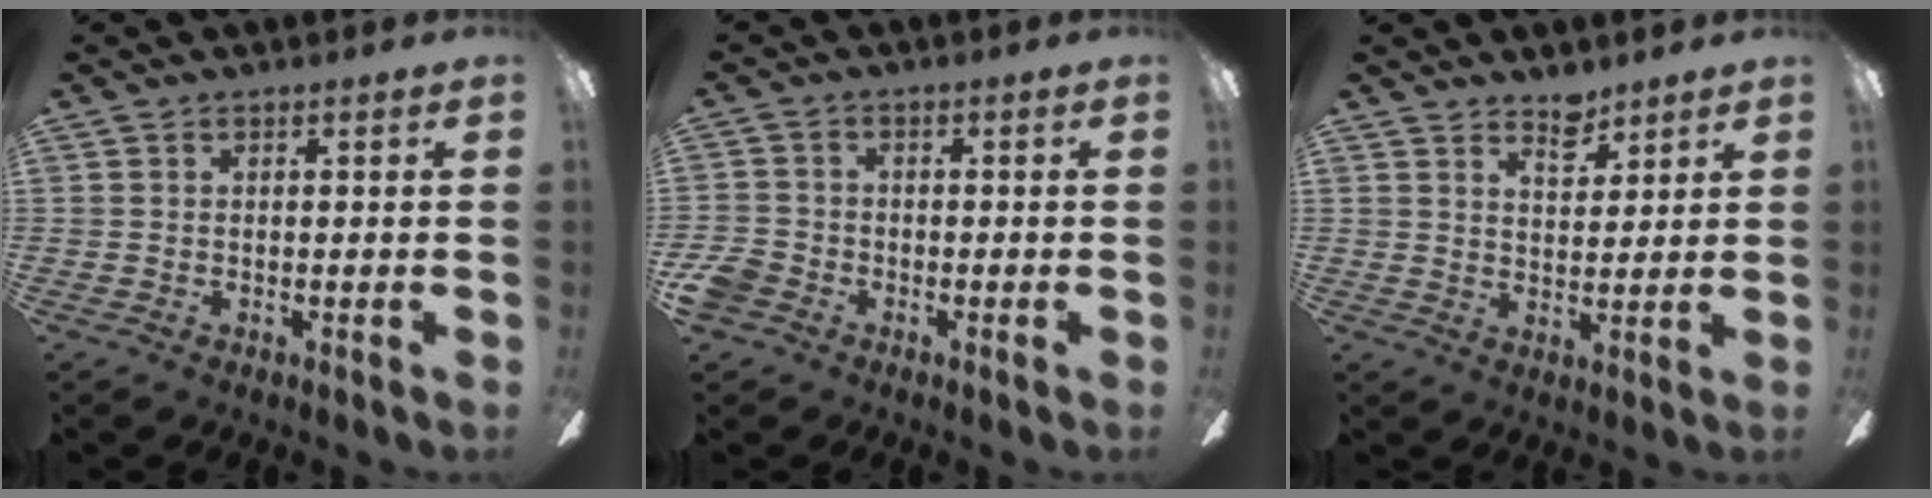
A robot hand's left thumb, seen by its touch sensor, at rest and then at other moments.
{"total": 4.8, "force": [-2.6, 3.7, 1.7], "torque": [-0.044, 0.015, -0.050]}
{"total": 5.8, "force": [4.7, 2.6, 2.3], "torque": [-0.017, -0.028, 0.079]}